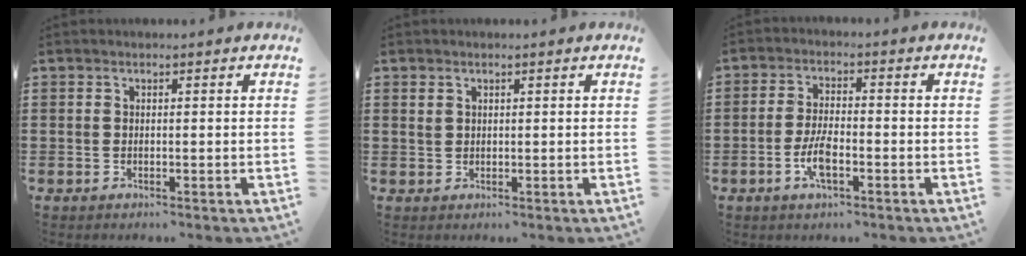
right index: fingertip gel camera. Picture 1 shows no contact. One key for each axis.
{"total": 1.1, "fx": 0.8, "fy": 0.7, "fz": 0.2, "tx": -0.005, "ty": 0.003, "tz": 0.015}
{"total": 4.9, "fx": -1.9, "fy": 1.7, "fz": 4.2, "tx": -0.099, "ty": -0.001, "tz": -0.042}